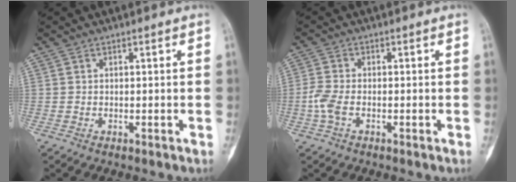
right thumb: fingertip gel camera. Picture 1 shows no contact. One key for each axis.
{"total": 3.7, "fx": -1.2, "fy": 2.3, "fz": 2.6, "tx": -0.074, "ty": 0.005, "tz": -0.031}